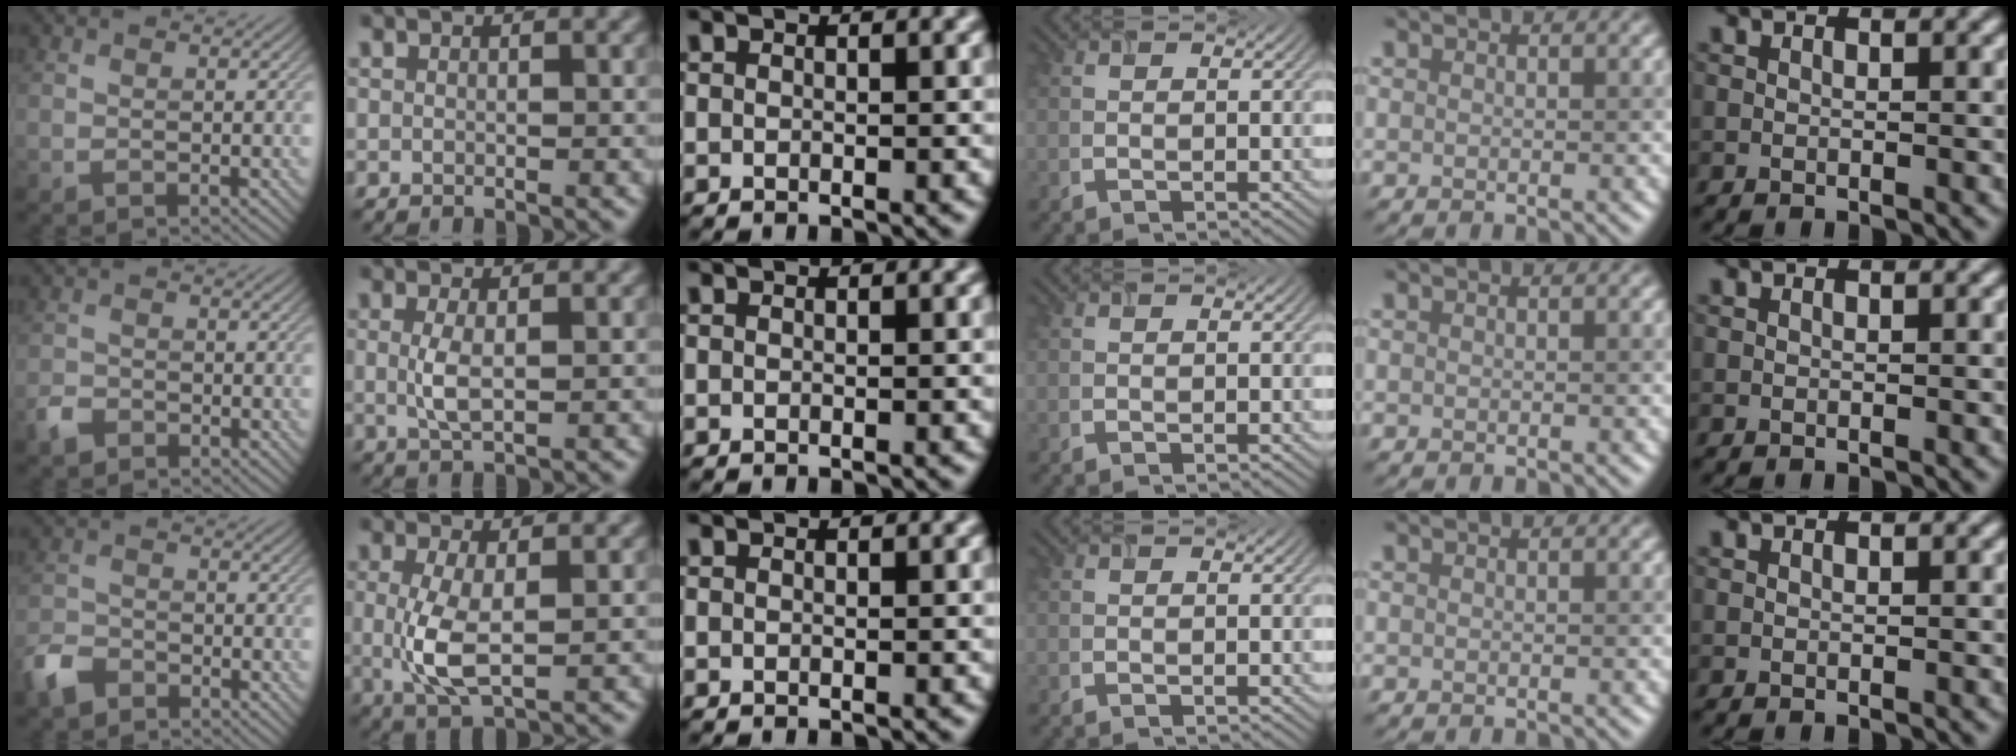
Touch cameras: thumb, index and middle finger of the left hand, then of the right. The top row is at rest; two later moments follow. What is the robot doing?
{"motion": "insert", "object": "airpods case & airpods"}